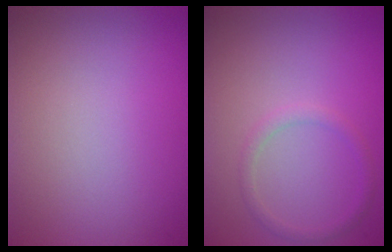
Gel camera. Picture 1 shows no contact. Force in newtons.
{"total": 1.2, "press": 1.2, "slide": 0.1}